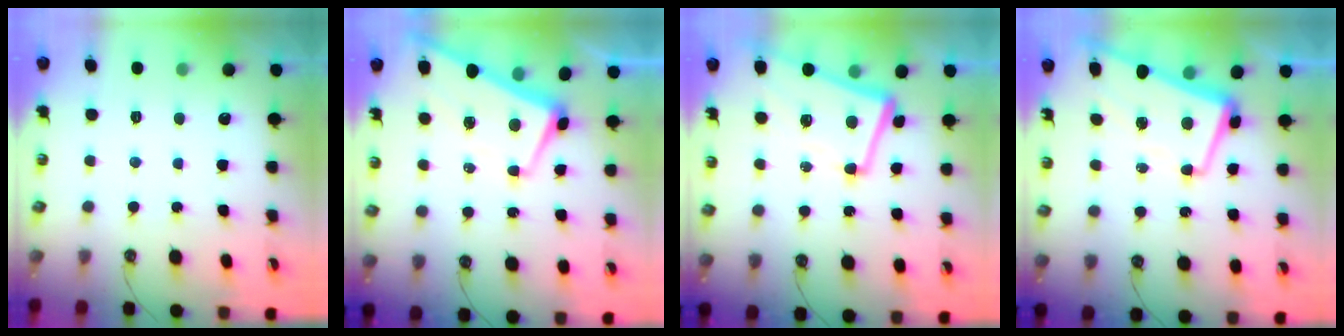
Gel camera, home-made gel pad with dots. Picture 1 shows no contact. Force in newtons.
{"total": 1.0, "press": 0.5, "slide": 0.9}
{"total": 2.8, "press": 2.1, "slide": 1.9}
{"total": 1.8, "press": 1.3, "slide": 1.2}